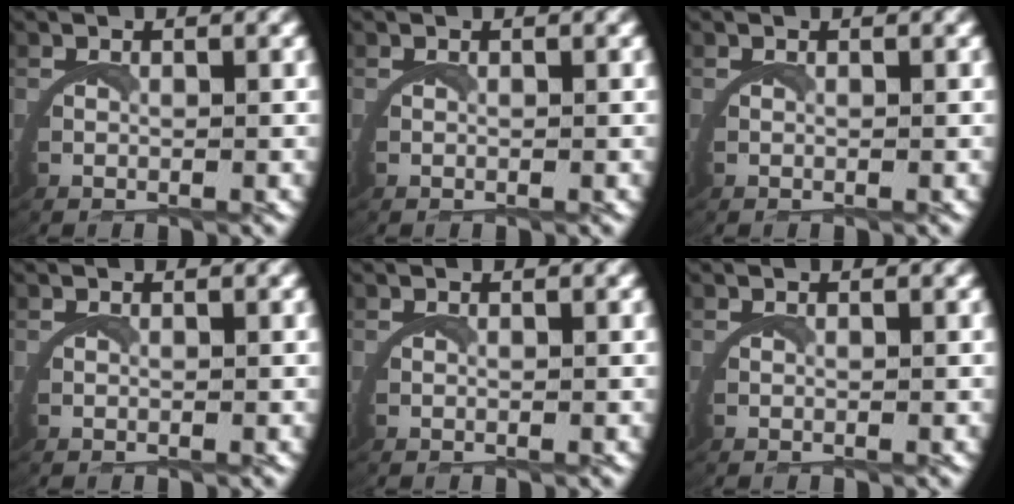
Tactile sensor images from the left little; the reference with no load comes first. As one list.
[{"total": 0.0}, {"total": 0.0}, {"total": 0.0}, {"total": 0.0}, {"total": 0.0}]